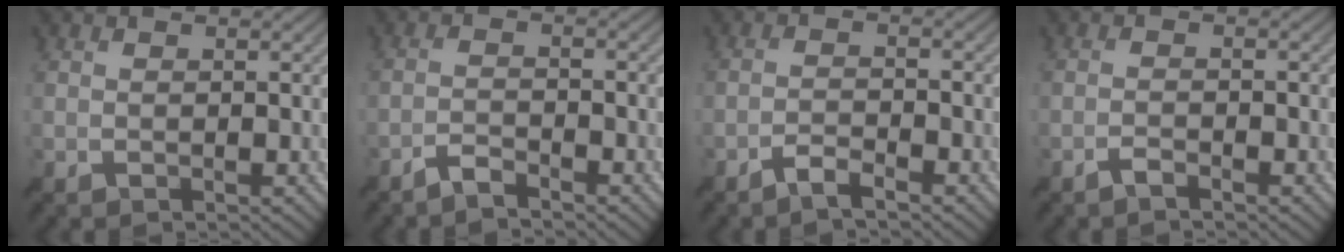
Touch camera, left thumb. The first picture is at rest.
{"total": 2.3, "force": [-2.0, 0.3, 1.1], "torque": [-0.022, 0.004, -0.046]}
{"total": 2.5, "force": [-1.9, 0.3, 1.5], "torque": [-0.032, 0.005, -0.043]}
{"total": 1.2, "force": [-0.9, 0.1, 0.8], "torque": [-0.016, 0.005, -0.022]}